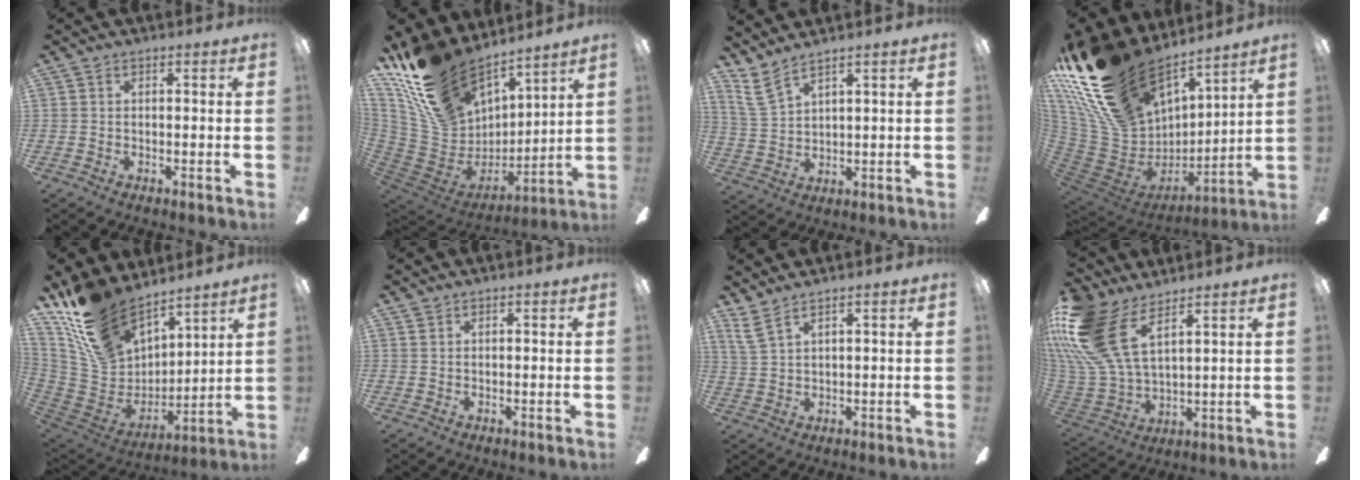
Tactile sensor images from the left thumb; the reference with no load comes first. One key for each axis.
{"total": 22.3, "fx": 17.0, "fy": 11.0, "fz": 9.4, "tx": -0.220, "ty": -0.109, "tz": 0.324}
{"total": 6.9, "fx": 5.4, "fy": 2.3, "fz": 3.5, "tx": -0.080, "ty": -0.020, "tz": 0.106}
{"total": 27.7, "fx": 20.0, "fy": 13.6, "fz": 13.4, "tx": -0.289, "ty": -0.130, "tz": 0.389}
{"total": 20.6, "fx": 15.4, "fy": 10.2, "fz": 9.1, "tx": -0.208, "ty": -0.086, "tz": 0.292}
{"total": 1.0, "fx": 0.8, "fy": 0.6, "fz": 0.0, "tx": 0.000, "ty": 0.002, "tz": 0.014}
{"total": 4.4, "fx": 3.2, "fy": 1.2, "fz": 2.7, "tx": -0.060, "ty": -0.011, "tz": 0.061}
{"total": 21.7, "fx": 11.1, "fy": 11.7, "fz": 14.6, "tx": -0.334, "ty": -0.048, "tz": 0.207}